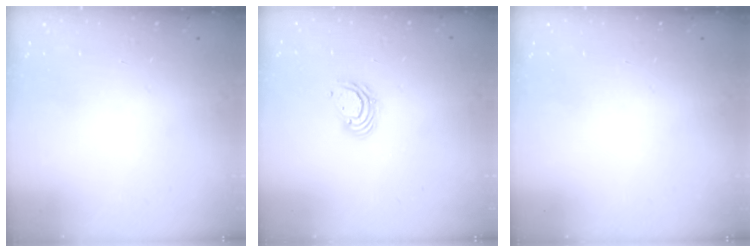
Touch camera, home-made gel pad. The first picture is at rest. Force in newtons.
{"total": 5.7, "press": 5.7, "slide": 0.2}
{"total": 0.0}